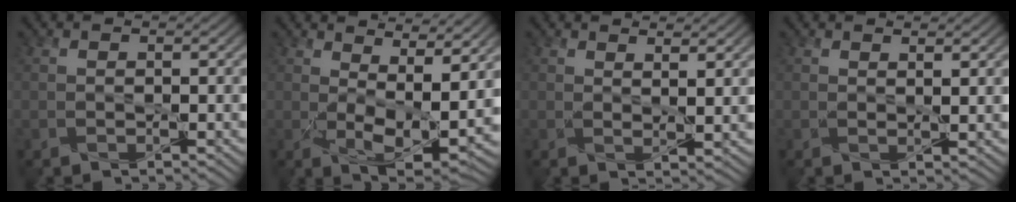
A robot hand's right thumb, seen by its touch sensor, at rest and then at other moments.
{"total": 9.7, "force": [4.3, 3.5, 7.9], "torque": [-0.148, -0.011, 0.078]}
{"total": 2.8, "force": [2.1, 0.3, 1.8], "torque": [-0.034, -0.003, 0.044]}
{"total": 1.5, "force": [1.2, 0.1, 0.9], "torque": [-0.020, -0.003, 0.029]}